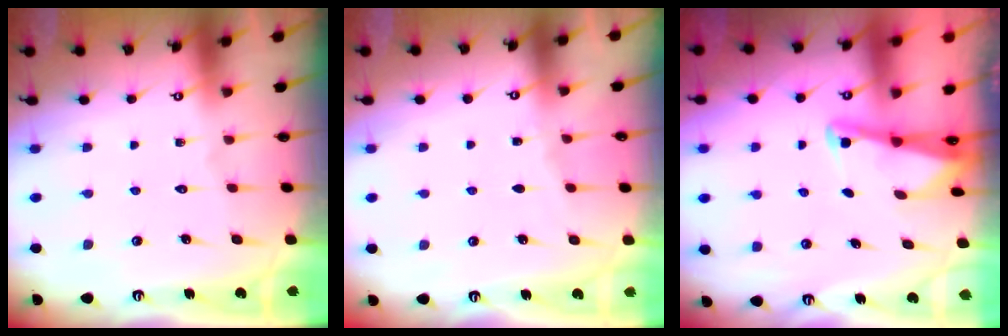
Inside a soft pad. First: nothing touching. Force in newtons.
{"total": 1.9, "press": 1.9, "slide": 0.4}
{"total": 2.3, "press": 2.3, "slide": 0.3}